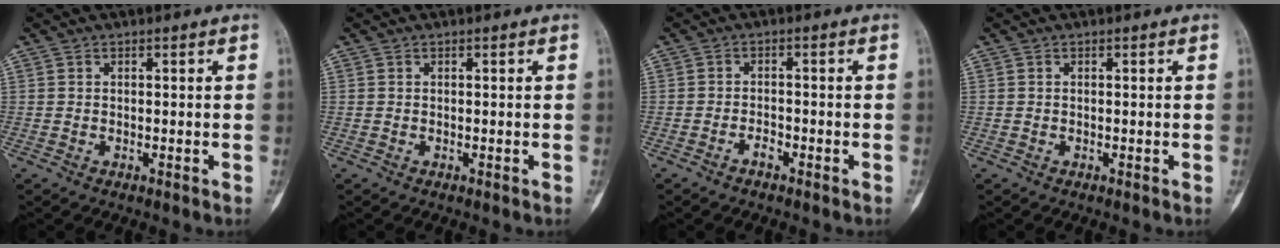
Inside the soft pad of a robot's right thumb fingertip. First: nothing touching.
{"total": 0.0}
{"total": 1.8, "force": [-1.3, 0.7, 1.0], "torque": [-0.016, 0.009, -0.027]}
{"total": 0.0}